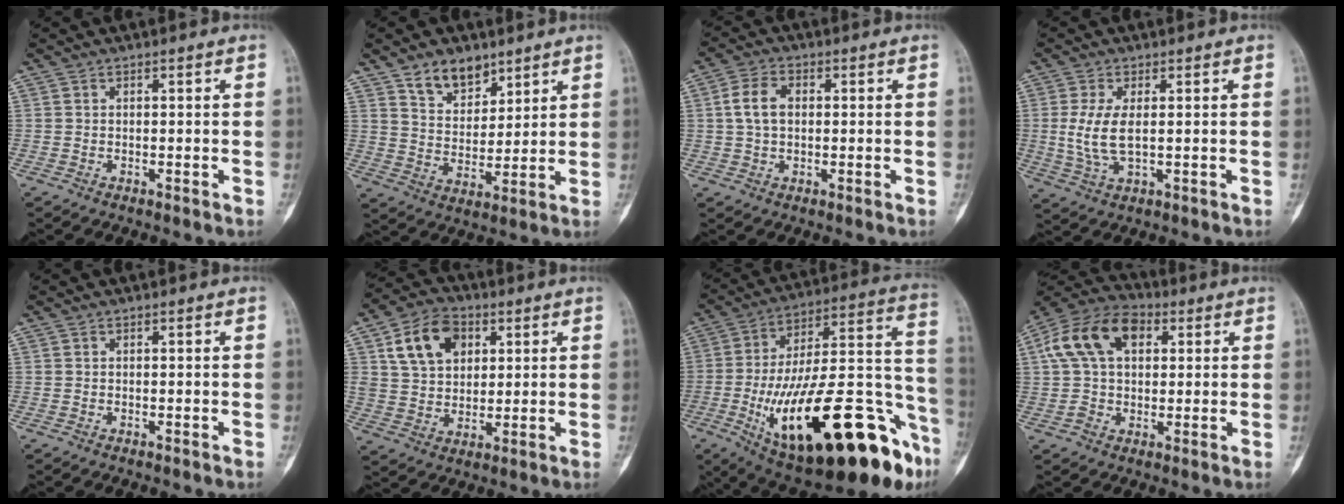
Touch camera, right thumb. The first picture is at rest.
{"total": 8.6, "force": [6.0, 5.0, 3.6], "torque": [-0.028, -0.043, 0.111]}
{"total": 6.0, "force": [0.8, 3.9, 4.4], "torque": [-0.088, 0.013, 0.011]}
{"total": 6.7, "force": [0.4, 2.8, 6.1], "torque": [-0.143, -0.008, 0.013]}
{"total": 0.0}
{"total": 12.5, "force": [4.7, 8.9, 7.4], "torque": [-0.104, -0.004, 0.084]}
{"total": 36.7, "force": [-15.6, 12.3, 30.8], "torque": [-0.422, 0.059, -0.231]}
{"total": 14.3, "force": [4.3, 9.6, 9.7], "torque": [-0.169, 0.025, 0.069]}